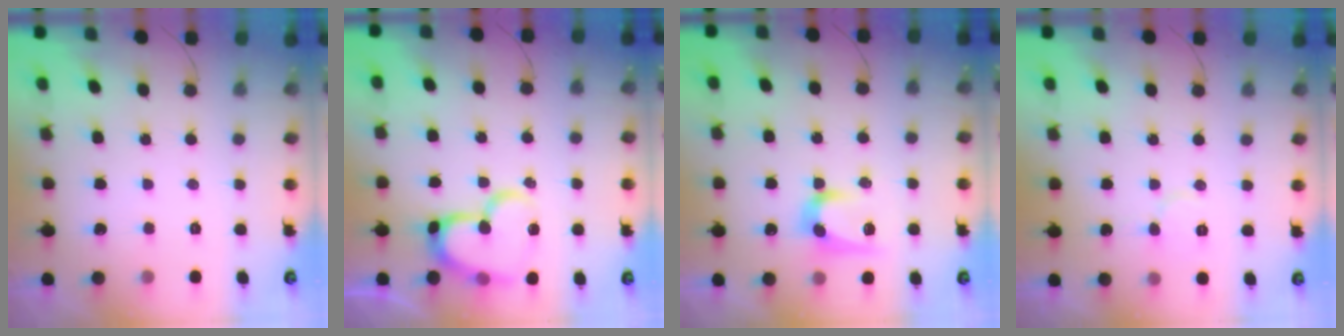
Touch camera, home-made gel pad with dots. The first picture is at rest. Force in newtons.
{"total": 16.3, "press": 16.2, "slide": 1.6}
{"total": 10.4, "press": 10.4, "slide": 0.4}
{"total": 4.1, "press": 4.1, "slide": 0.5}